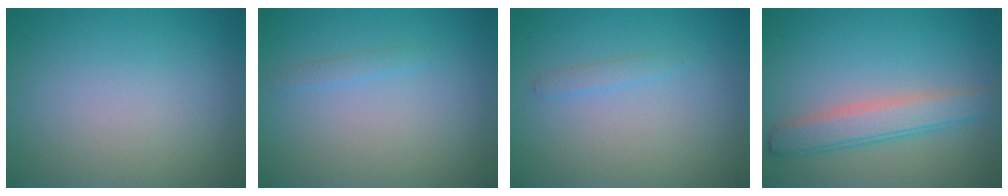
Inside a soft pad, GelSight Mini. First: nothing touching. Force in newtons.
{"total": 0.7, "press": 0.7, "slide": 0.0}
{"total": 0.8, "press": 0.8, "slide": 0.0}
{"total": 3.6, "press": 3.6, "slide": 0.1}